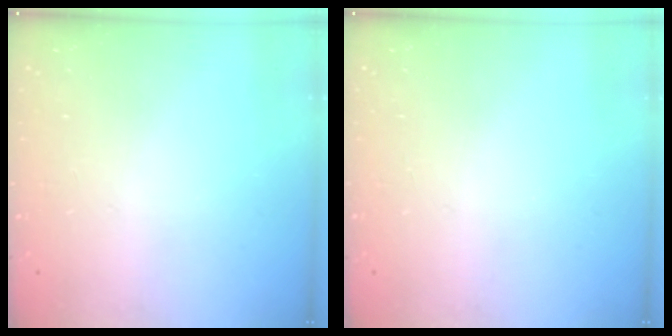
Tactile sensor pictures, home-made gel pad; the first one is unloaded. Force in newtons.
{"total": 0.0}